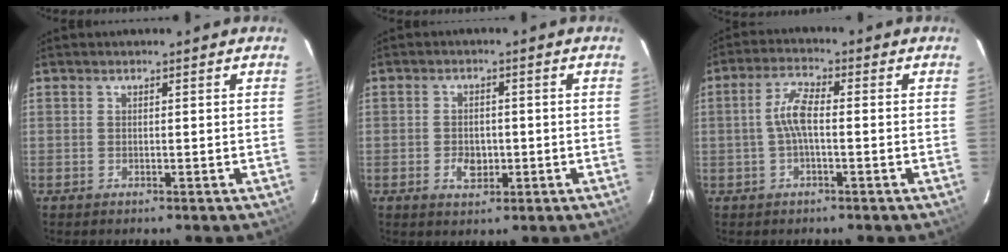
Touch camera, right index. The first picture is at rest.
{"total": 4.2, "force": [-1.2, 3.0, 2.8], "torque": [-0.051, 0.002, -0.015]}
{"total": 5.0, "force": [-0.6, 1.4, 4.8], "torque": [-0.104, 0.014, -0.013]}